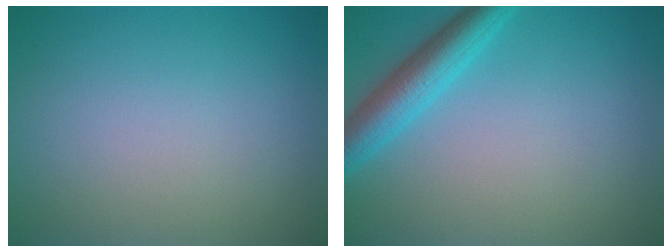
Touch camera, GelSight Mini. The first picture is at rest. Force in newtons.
{"total": 4.2, "press": 4.2, "slide": 0.1}